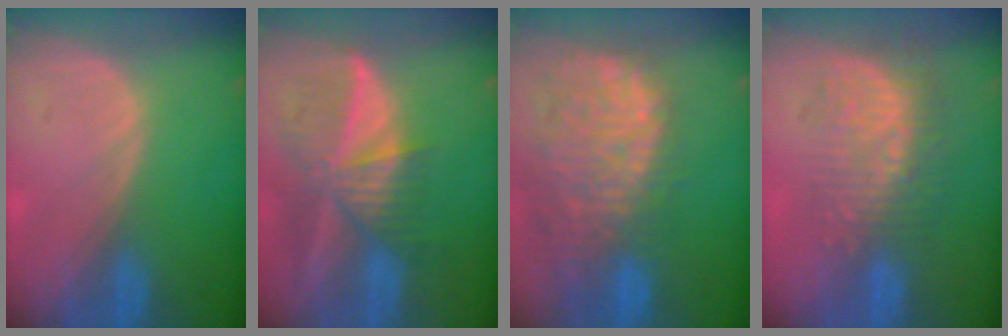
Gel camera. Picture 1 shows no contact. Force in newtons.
{"total": 9.4, "press": 8.2, "slide": 4.6}
{"total": 14.3, "press": 11.8, "slide": 8.1}
{"total": 10.0, "press": 8.7, "slide": 4.8}